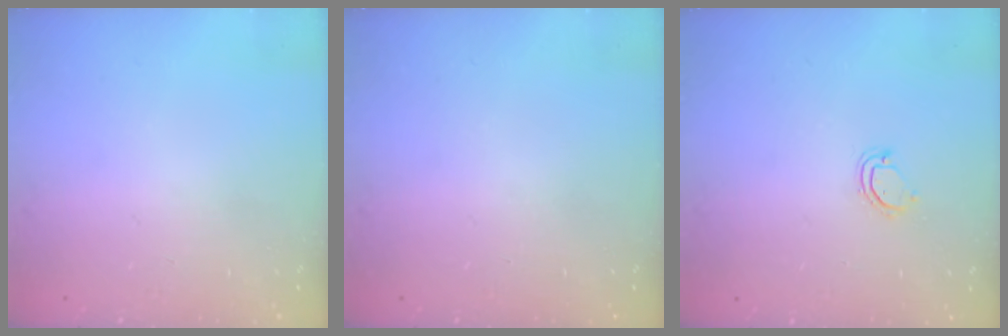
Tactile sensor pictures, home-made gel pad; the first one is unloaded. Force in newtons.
{"total": 0.0}
{"total": 3.9, "press": 3.9, "slide": 0.3}